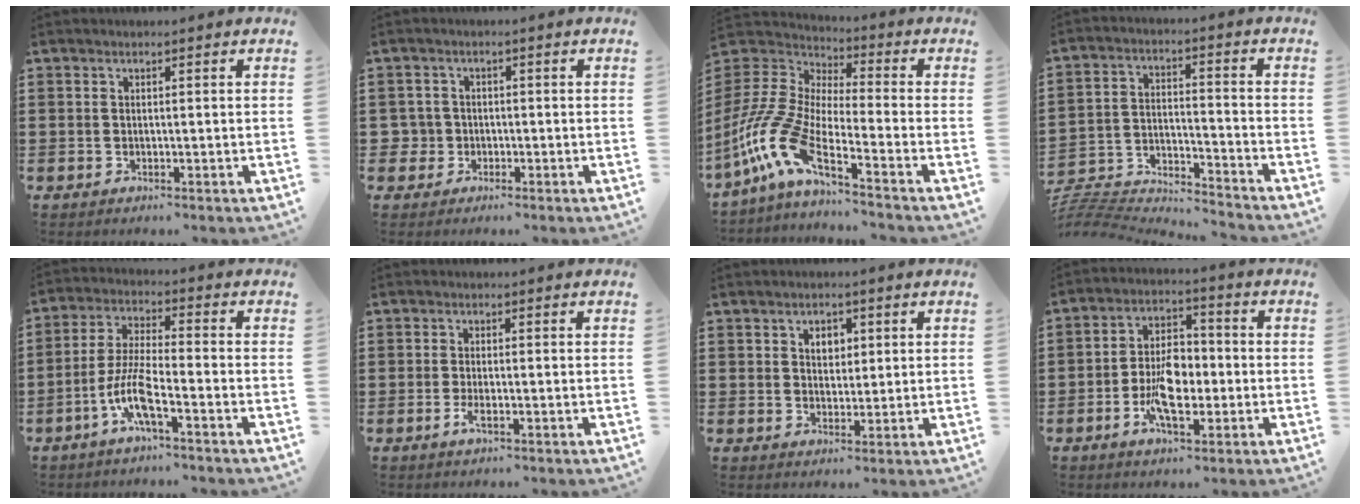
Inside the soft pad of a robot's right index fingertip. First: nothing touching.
{"total": 2.7, "force": [-1.1, 2.4, 0.5], "torque": [-0.029, -0.003, -0.028]}
{"total": 10.7, "force": [-7.5, 2.0, 7.3], "torque": [-0.209, -0.031, -0.170]}
{"total": 5.5, "force": [-5.5, 0.1, 0.4], "torque": [-0.029, -0.015, -0.120]}
{"total": 8.0, "force": [-3.9, 1.1, 6.8], "torque": [-0.161, -0.017, -0.078]}
{"total": 2.0, "force": [-0.8, 0.3, 1.9], "torque": [-0.047, -0.011, -0.017]}
{"total": 2.7, "force": [1.0, 2.1, 1.4], "torque": [-0.035, 0.009, 0.016]}
{"total": 8.0, "force": [-2.1, 4.2, 6.5], "torque": [-0.137, 0.006, -0.042]}